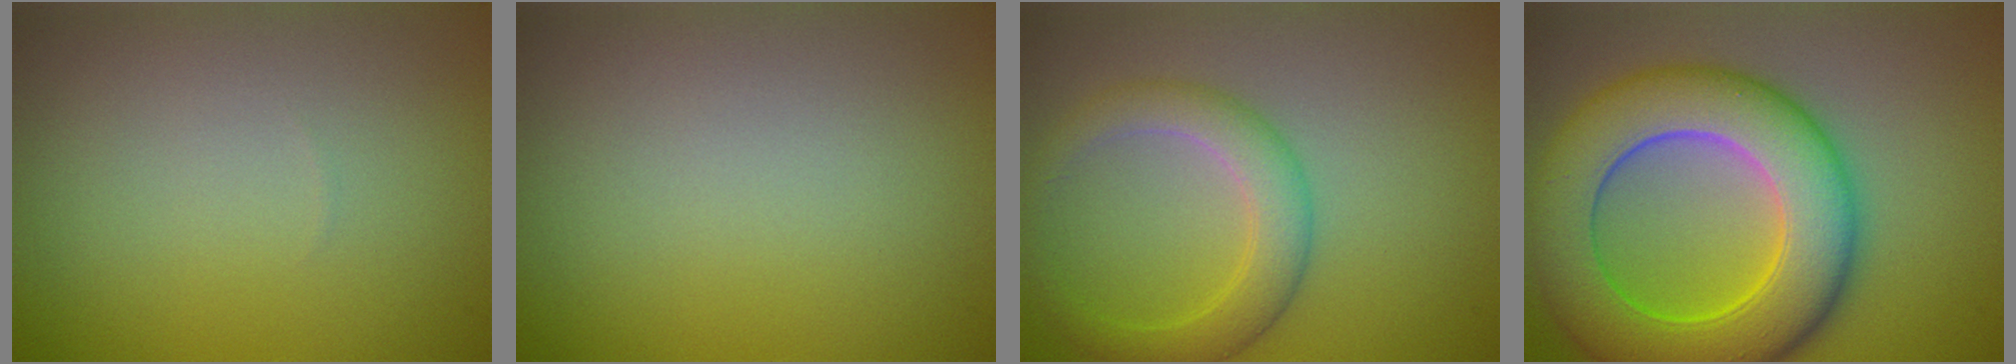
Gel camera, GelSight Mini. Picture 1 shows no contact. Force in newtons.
{"total": 0.0}
{"total": 3.8, "press": 3.8, "slide": 0.0}
{"total": 11.3, "press": 11.3, "slide": 0.3}